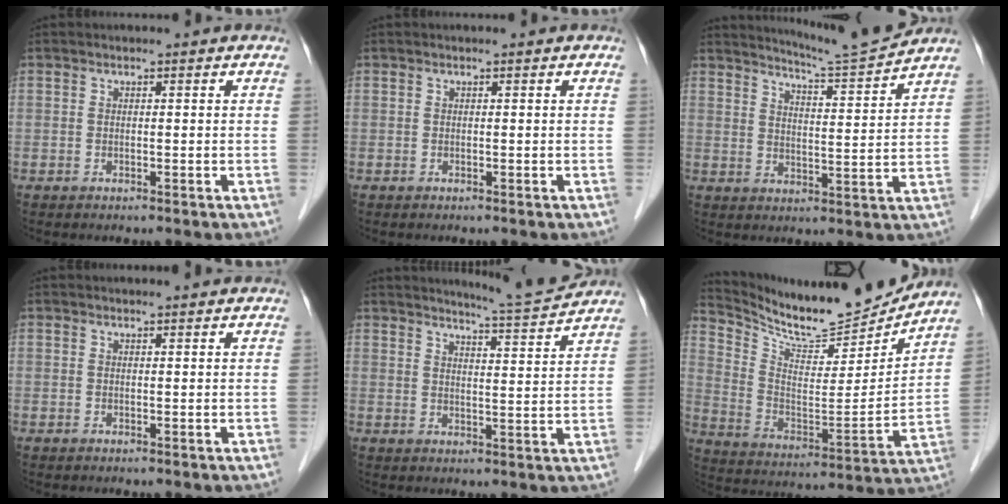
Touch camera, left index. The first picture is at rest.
{"total": 0.0}
{"total": 8.6, "force": [8.3, -2.0, 1.5], "torque": [-0.043, -0.029, 0.131]}
{"total": 0.8, "force": [0.7, -0.1, 0.2], "torque": [-0.007, 0.003, 0.012]}
{"total": 6.8, "force": [6.5, -1.5, 0.9], "torque": [-0.032, -0.020, 0.096]}
{"total": 17.1, "force": [16.2, 2.1, 4.8], "torque": [-0.105, -0.039, 0.266]}